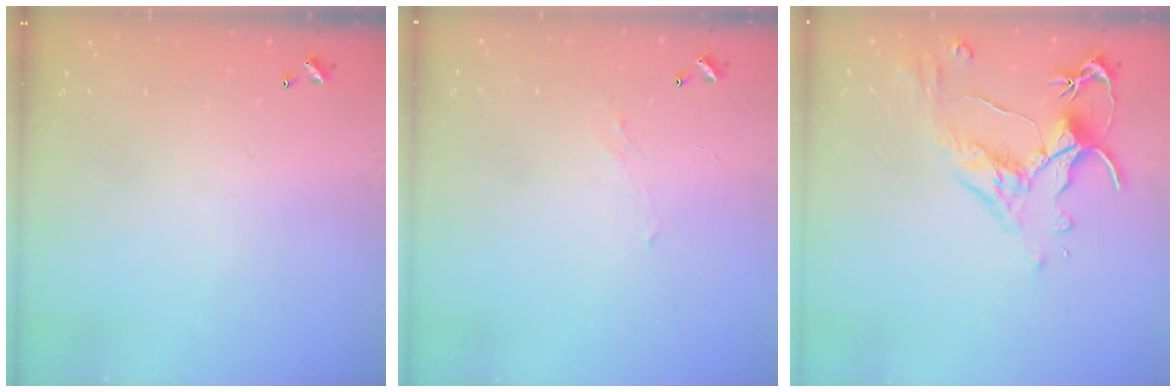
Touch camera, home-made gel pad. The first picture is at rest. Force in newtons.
{"total": 1.3, "press": 1.1, "slide": 0.7}
{"total": 2.6, "press": 2.2, "slide": 1.3}